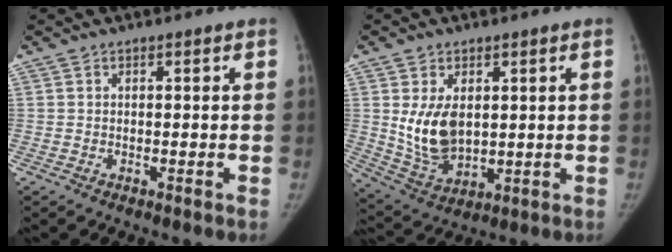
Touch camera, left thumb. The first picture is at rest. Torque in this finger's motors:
{"motor_torque": [-0.26, 0.49, 1.31, 0.03, 0.10]}